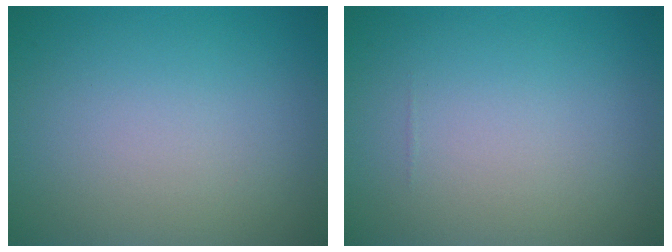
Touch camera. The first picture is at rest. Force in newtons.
{"total": 0.0}